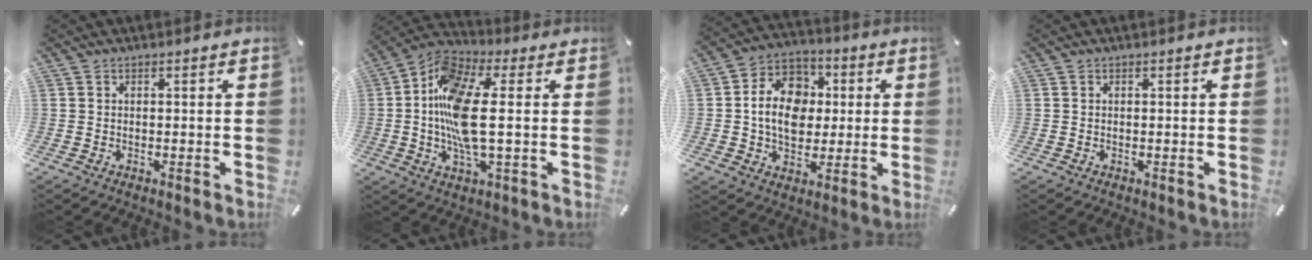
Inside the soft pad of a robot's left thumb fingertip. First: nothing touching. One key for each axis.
{"total": 14.5, "fx": 0.0, "fy": 5.4, "fz": 13.4, "tx": -0.291, "ty": -0.015, "tz": -0.007}
{"total": 12.8, "fx": 0.2, "fy": 10.5, "fz": 7.2, "tx": -0.133, "ty": 0.016, "tz": 0.003}
{"total": 0.0}